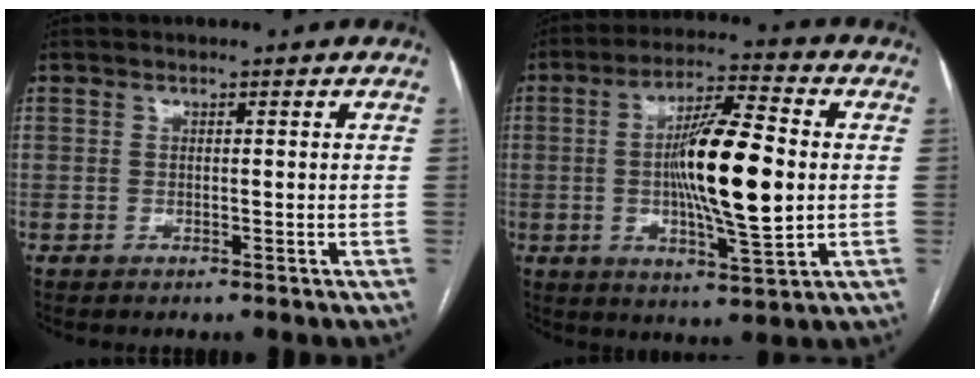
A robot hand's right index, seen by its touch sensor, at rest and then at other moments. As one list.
[{"total": 14.5, "force": [-0.2, 2.0, 14.4], "torque": [-0.249, 0.001, -0.007]}]